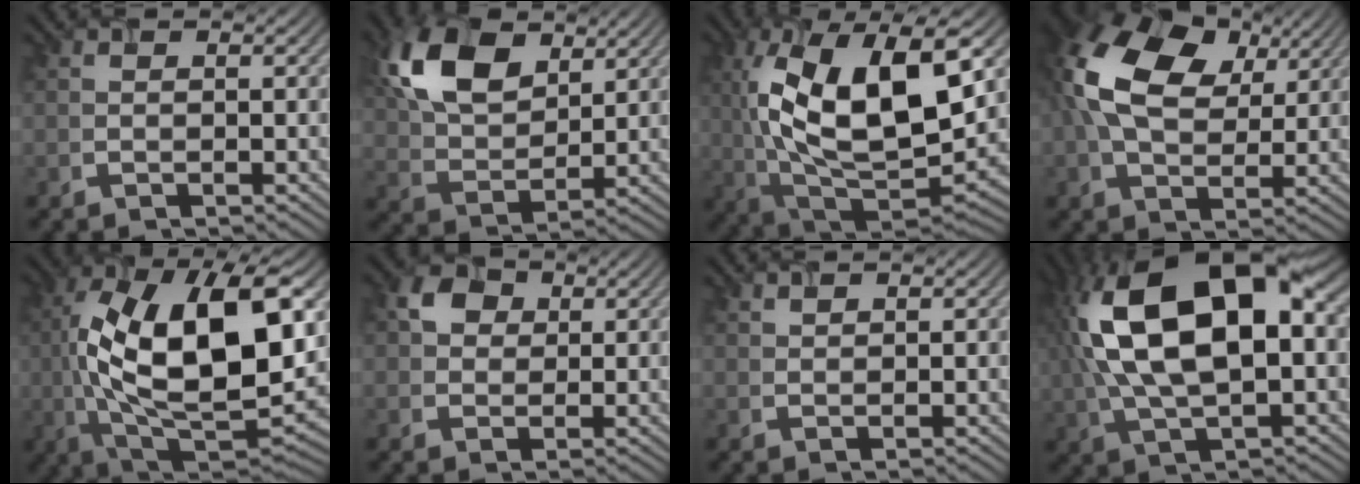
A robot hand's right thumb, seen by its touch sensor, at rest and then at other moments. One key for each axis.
{"total": 11.4, "fx": 5.1, "fy": 6.8, "fz": 7.6, "tx": -0.191, "ty": 0.023, "tz": 0.107}
{"total": 16.4, "fx": 2.8, "fy": 7.8, "fz": 14.2, "tx": -0.278, "ty": -0.004, "tz": 0.055}
{"total": 15.7, "fx": 4.8, "fy": 9.9, "fz": 11.2, "tx": -0.233, "ty": 0.021, "tz": 0.089}
{"total": 18.6, "fx": 2.0, "fy": 8.8, "fz": 16.2, "tx": -0.306, "ty": 0.011, "tz": 0.030}
{"total": 3.5, "fx": 1.0, "fy": 3.1, "fz": 1.5, "tx": -0.028, "ty": 0.010, "tz": 0.017}
{"total": 0.8, "fx": 0.8, "fy": 0.1, "fz": 0.2, "tx": -0.010, "ty": 0.006, "tz": 0.023}
{"total": 17.3, "fx": 2.7, "fy": 9.3, "fz": 14.3, "tx": -0.296, "ty": 0.003, "tz": 0.058}